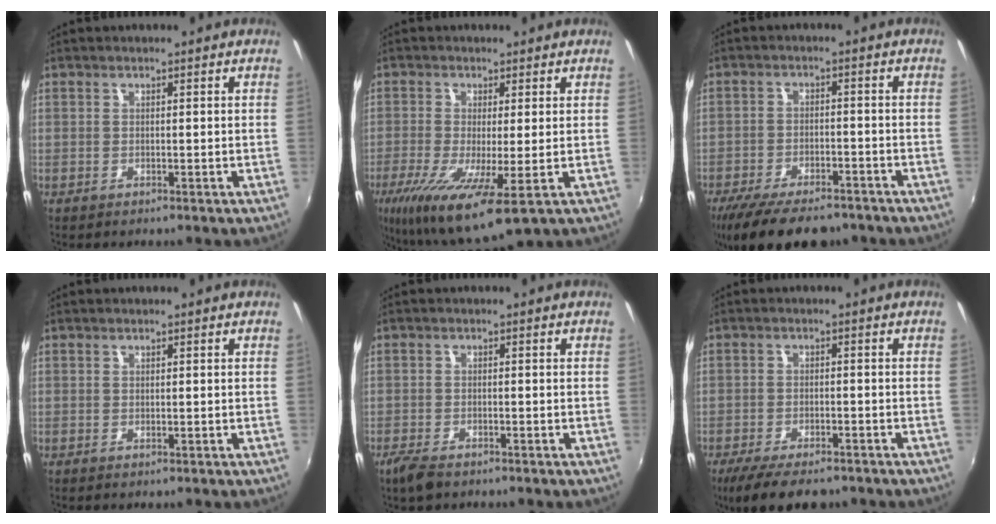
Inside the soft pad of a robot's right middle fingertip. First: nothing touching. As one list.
[{"total": 13.0, "force": [-5.0, 2.6, 11.7], "torque": [-0.239, -0.048, -0.087]}, {"total": 15.0, "force": [-11.6, 5.6, 7.8], "torque": [-0.169, -0.033, -0.180]}, {"total": 0.0}, {"total": 4.0, "force": [-3.0, 1.5, 2.2], "torque": [-0.058, -0.011, -0.058]}, {"total": 9.8, "force": [-7.5, 3.3, 5.3], "torque": [-0.120, -0.024, -0.124]}]